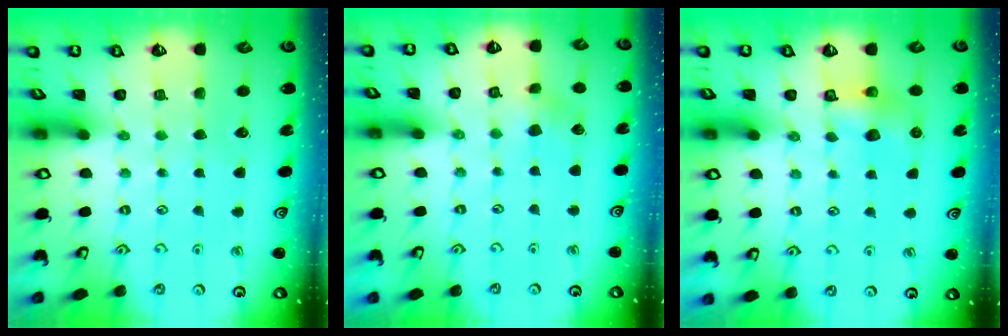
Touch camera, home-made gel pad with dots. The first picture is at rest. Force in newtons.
{"total": 5.0, "press": 5.0, "slide": 0.4}
{"total": 7.8, "press": 7.8, "slide": 0.5}